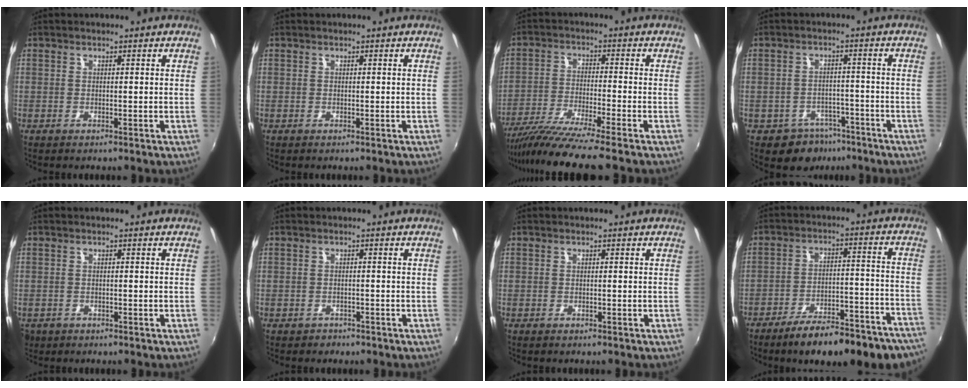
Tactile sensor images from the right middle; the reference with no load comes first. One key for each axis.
{"total": 0.0}
{"total": 11.0, "fx": -9.3, "fy": -1.4, "fz": 5.6, "tx": -0.117, "ty": -0.030, "tz": -0.168}
{"total": 7.0, "fx": -4.7, "fy": 5.0, "fz": 1.3, "tx": -0.032, "ty": 0.018, "tz": -0.056}
{"total": 3.4, "fx": -1.6, "fy": 2.7, "fz": 1.3, "tx": -0.032, "ty": -0.008, "tz": -0.023}
{"total": 1.9, "fx": -1.3, "fy": 1.4, "fz": 0.1, "tx": -0.007, "ty": 0.001, "tz": -0.018}
{"total": 0.0}
{"total": 20.4, "fx": -16.8, "fy": 4.9, "fz": 10.4, "tx": -0.148, "ty": -0.009, "tz": -0.219}